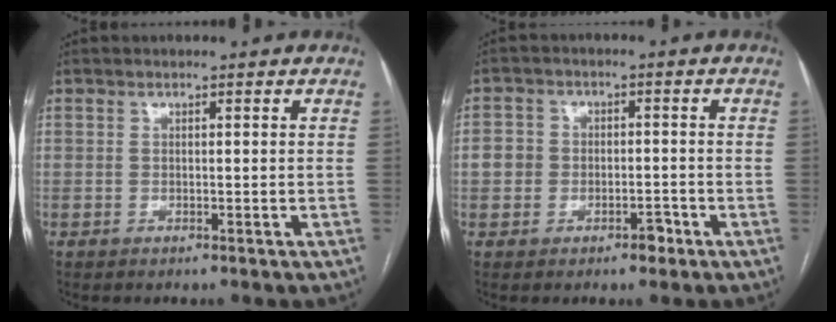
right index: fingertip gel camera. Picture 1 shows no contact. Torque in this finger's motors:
{"motor_torque": [-0.17, 0.12, 0.00, 0.00]}